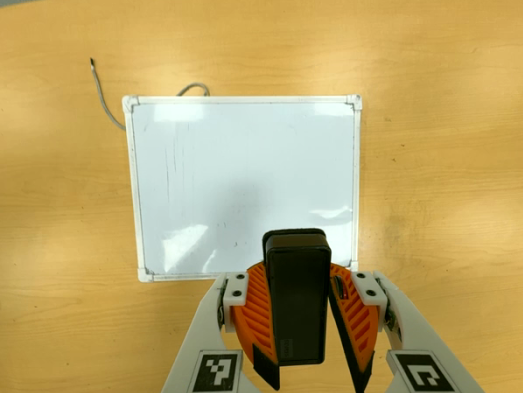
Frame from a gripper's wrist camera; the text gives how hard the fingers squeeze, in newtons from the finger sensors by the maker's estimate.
{"total": 9.0, "left": 9.1, "right": 9.0}